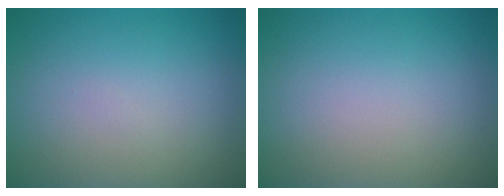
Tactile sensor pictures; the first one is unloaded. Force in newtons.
{"total": 0.0}